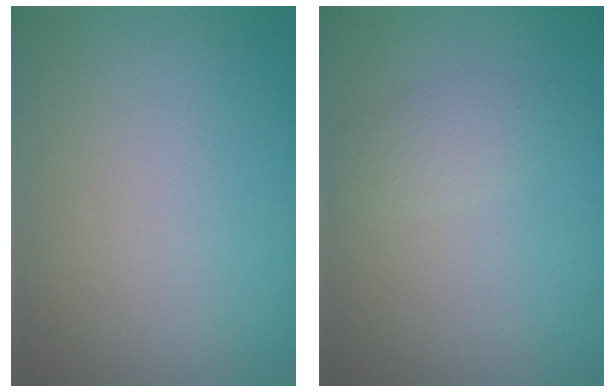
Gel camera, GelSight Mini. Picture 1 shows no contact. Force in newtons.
{"total": 1.6, "press": 1.6, "slide": 0.1}